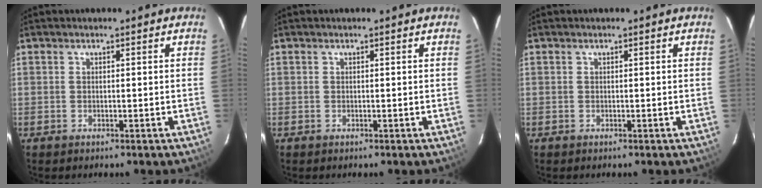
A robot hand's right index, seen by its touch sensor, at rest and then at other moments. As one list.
[{"total": 0.0}, {"total": 0.0}]